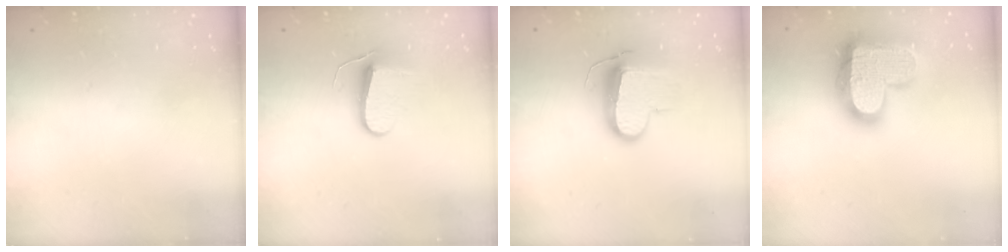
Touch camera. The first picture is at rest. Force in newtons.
{"total": 8.5, "press": 8.5, "slide": 0.6}
{"total": 11.3, "press": 11.3, "slide": 1.1}
{"total": 21.4, "press": 21.4, "slide": 1.3}